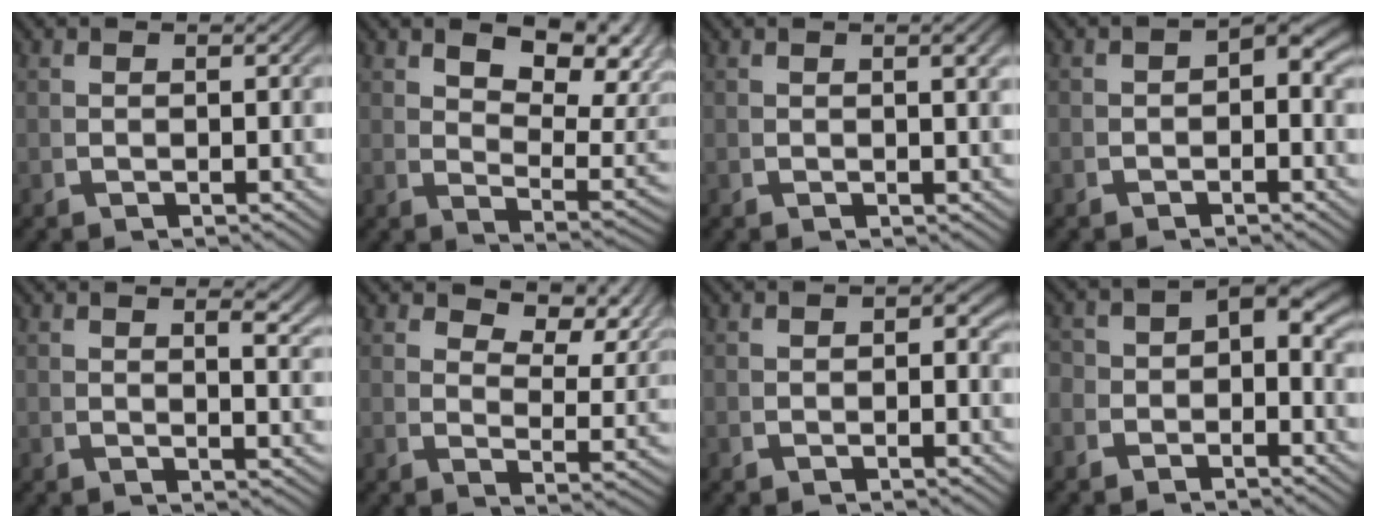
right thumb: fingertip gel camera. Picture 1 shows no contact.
{"total": 7.0, "force": [3.0, 3.2, 5.4], "torque": [-0.073, -0.008, 0.058]}
{"total": 1.0, "force": [0.3, 0.1, 1.0], "torque": [-0.013, 0.001, 0.006]}
{"total": 1.7, "force": [-0.5, 1.0, 1.2], "torque": [-0.014, -0.005, -0.009]}
{"total": 2.4, "force": [1.4, 0.6, 1.8], "torque": [-0.017, -0.001, 0.020]}
{"total": 5.9, "force": [3.8, 2.3, 3.8], "torque": [-0.041, 0.002, 0.061]}
{"total": 1.0, "force": [-0.1, 0.7, 0.7], "torque": [-0.005, -0.005, -0.006]}
{"total": 3.9, "force": [-0.8, 3.0, 2.4], "torque": [-0.030, -0.009, -0.013]}